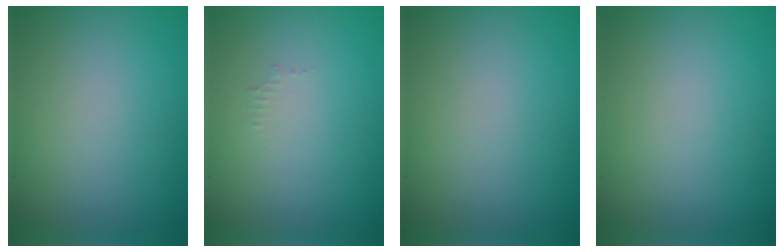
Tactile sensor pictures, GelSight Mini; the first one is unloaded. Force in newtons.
{"total": 0.6, "press": 0.6, "slide": 0.1}
{"total": 0.0}
{"total": 0.0}